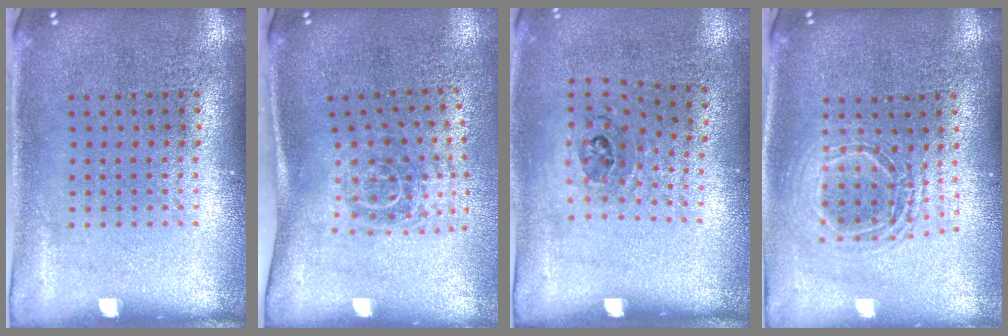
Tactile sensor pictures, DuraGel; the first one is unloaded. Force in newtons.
{"total": 1.8, "press": 1.2, "slide": 1.4}
{"total": 1.1, "press": 0.7, "slide": 0.8}
{"total": 1.6, "press": 1.4, "slide": 0.8}